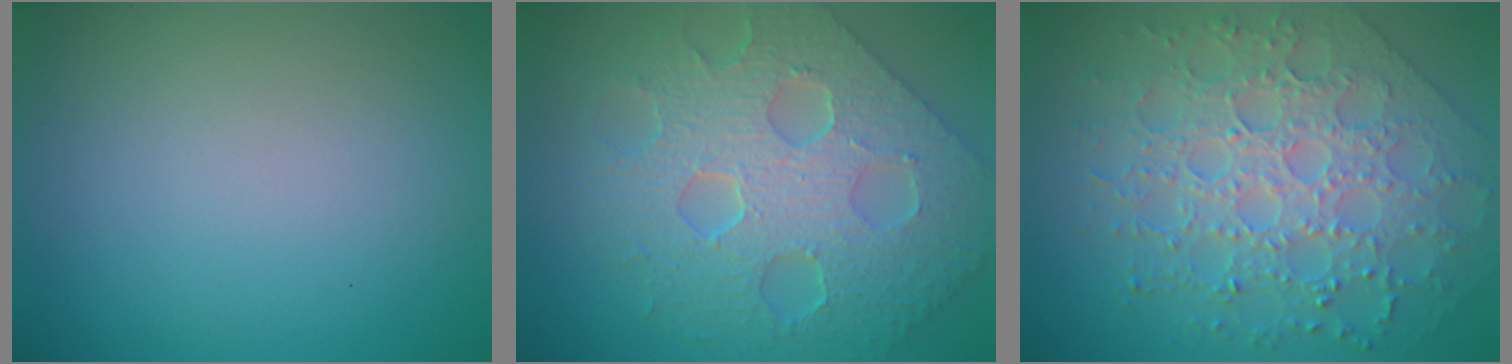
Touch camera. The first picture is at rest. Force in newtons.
{"total": 8.9, "press": 6.4, "slide": 6.2}
{"total": 8.5, "press": 6.1, "slide": 5.9}